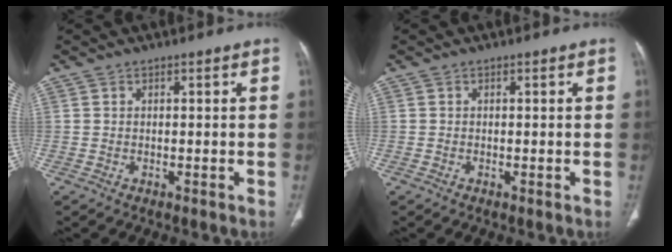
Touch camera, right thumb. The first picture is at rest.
{"total": 0.0}